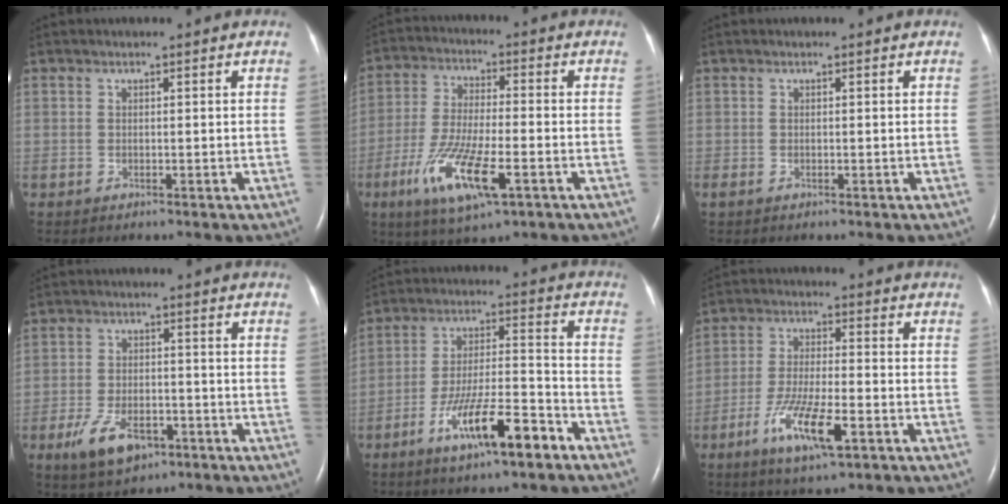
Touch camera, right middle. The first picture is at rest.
{"total": 12.2, "force": [-5.2, 2.5, 10.8], "torque": [-0.220, -0.021, -0.090]}
{"total": 0.0}
{"total": 7.7, "force": [-4.1, 3.9, 5.2], "torque": [-0.107, -0.005, -0.066]}
{"total": 12.4, "force": [-7.3, 1.8, 9.9], "torque": [-0.170, -0.002, -0.124]}
{"total": 9.6, "force": [-4.6, 1.5, 8.3], "torque": [-0.166, -0.015, -0.081]}